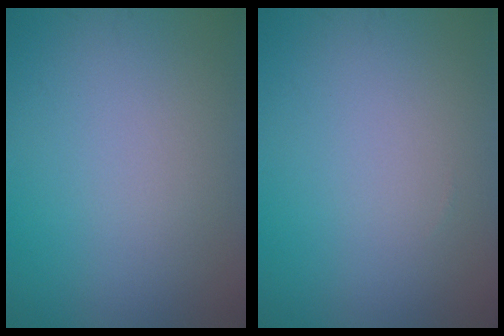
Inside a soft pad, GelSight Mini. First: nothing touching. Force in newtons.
{"total": 0.0}